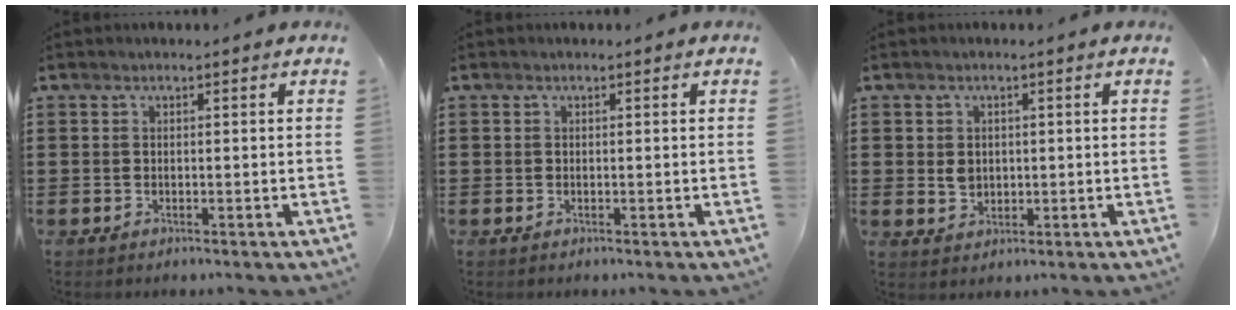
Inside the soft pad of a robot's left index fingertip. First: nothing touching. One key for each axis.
{"total": 0.0}
{"total": 2.3, "fx": 0.4, "fy": 1.9, "fz": 1.3, "tx": -0.022, "ty": 0.004, "tz": 0.007}